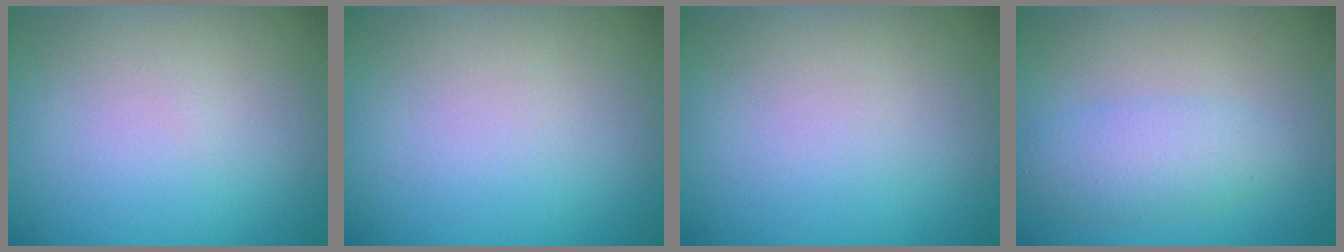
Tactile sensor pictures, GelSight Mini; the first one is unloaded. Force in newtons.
{"total": 0.0}
{"total": 0.0}
{"total": 2.9, "press": 2.9, "slide": 0.1}